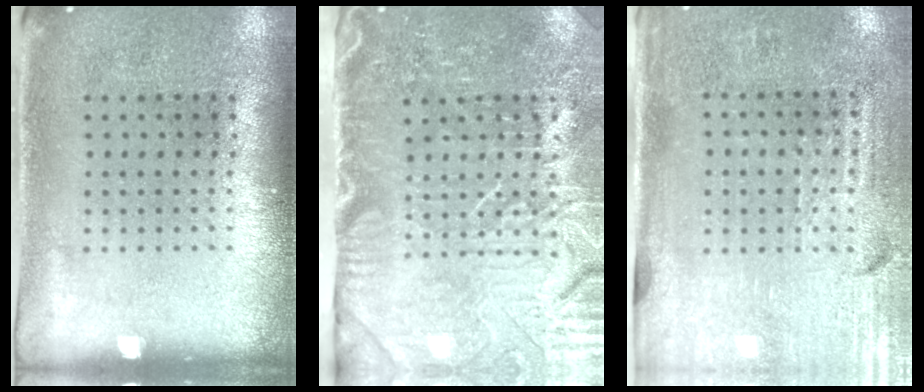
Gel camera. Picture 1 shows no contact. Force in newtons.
{"total": 5.1, "press": 4.5, "slide": 2.5}
{"total": 3.4, "press": 3.1, "slide": 1.4}